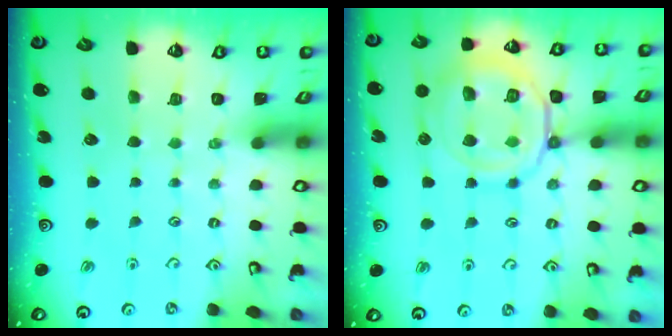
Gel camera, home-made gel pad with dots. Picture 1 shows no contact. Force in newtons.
{"total": 16.7, "press": 16.6, "slide": 1.7}